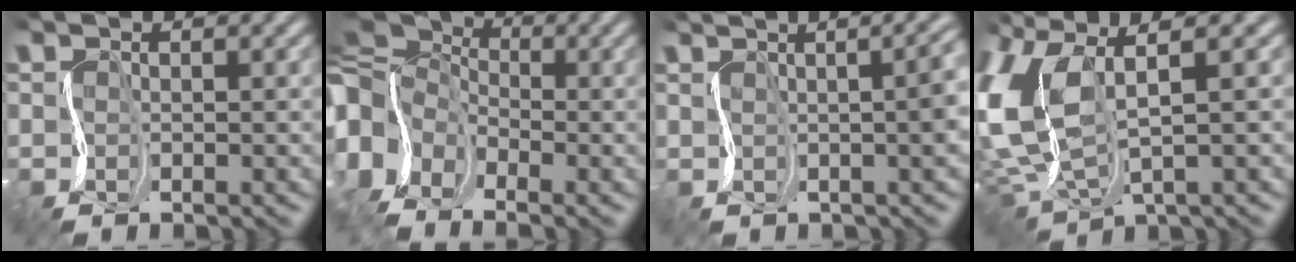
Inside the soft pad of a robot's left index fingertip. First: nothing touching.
{"total": 12.1, "force": [-3.2, 9.1, 7.3], "torque": [-0.184, 0.004, -0.043]}
{"total": 8.8, "force": [1.4, 4.4, 7.4], "torque": [-0.028, 0.042, 0.000]}
{"total": 6.6, "force": [2.2, 3.1, 5.4], "torque": [-0.161, 0.003, 0.038]}